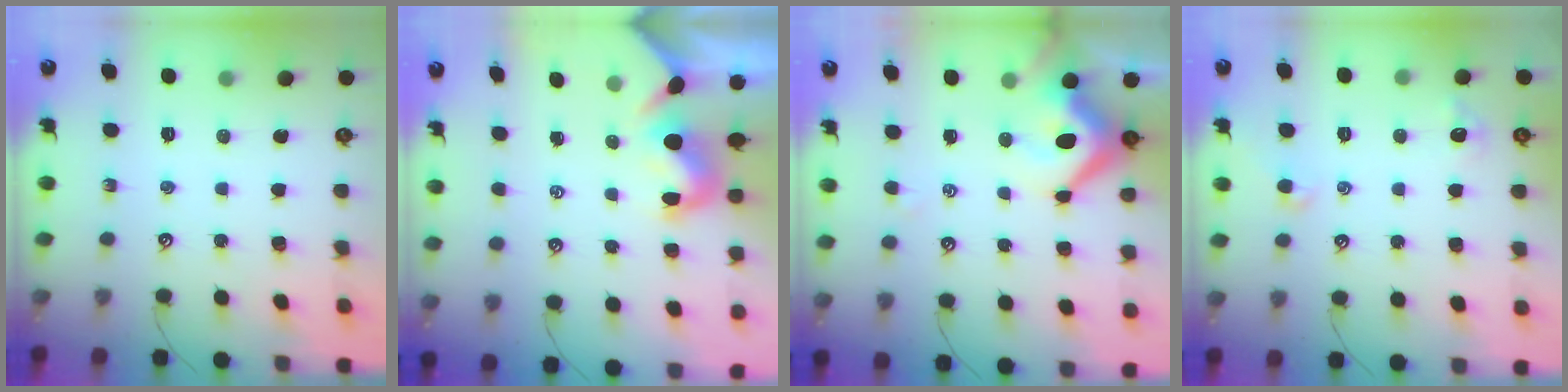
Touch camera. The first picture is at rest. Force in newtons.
{"total": 1.4, "press": 1.1, "slide": 0.9}
{"total": 9.9, "press": 9.8, "slide": 1.6}
{"total": 1.4, "press": 1.2, "slide": 0.6}